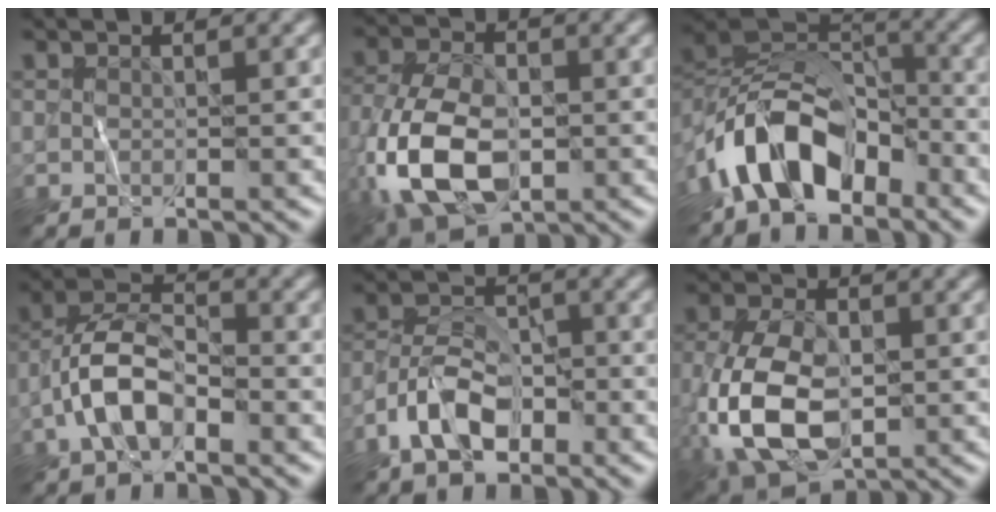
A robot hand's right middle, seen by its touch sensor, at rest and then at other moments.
{"total": 11.4, "force": [-3.6, 6.5, 8.6], "torque": [-0.201, -0.019, -0.080]}
{"total": 9.3, "force": [-5.3, 5.0, 5.7], "torque": [-0.091, 0.016, -0.109]}
{"total": 5.4, "force": [-2.3, 2.7, 4.1], "torque": [-0.075, 0.015, -0.050]}
{"total": 5.3, "force": [-2.8, 2.9, 3.4], "torque": [-0.058, 0.007, -0.060]}
{"total": 10.7, "force": [-2.8, 6.2, 8.3], "torque": [-0.189, -0.017, -0.059]}